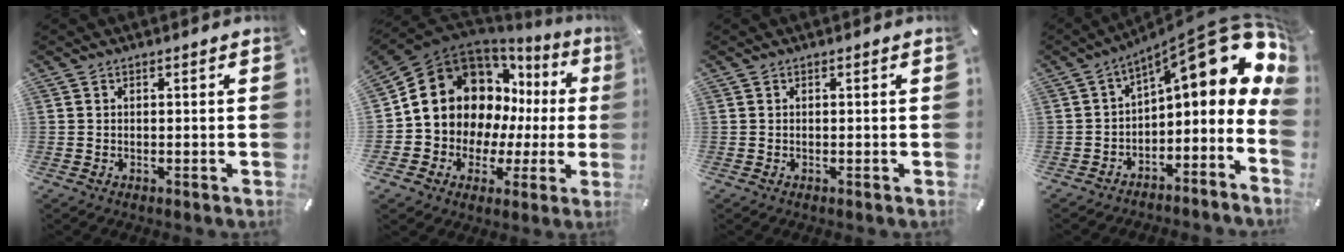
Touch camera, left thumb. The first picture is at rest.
{"total": 16.5, "force": [5.1, 13.8, 7.5], "torque": [-0.130, -0.041, 0.110]}
{"total": 0.0}
{"total": 18.4, "force": [8.5, 7.6, 14.4], "torque": [-0.186, -0.061, 0.144]}